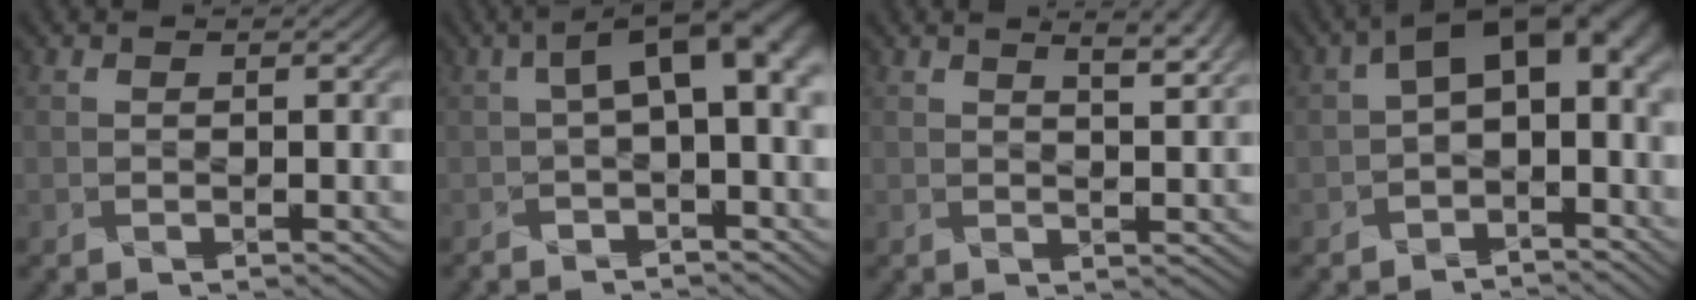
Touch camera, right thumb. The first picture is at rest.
{"total": 6.1, "force": [-0.2, 2.1, 5.8], "torque": [-0.091, 0.009, 0.000]}
{"total": 5.5, "force": [3.5, 1.4, 4.0], "torque": [-0.040, 0.020, 0.039]}
{"total": 9.7, "force": [-0.7, 6.0, 7.6], "torque": [-0.110, -0.007, -0.010]}